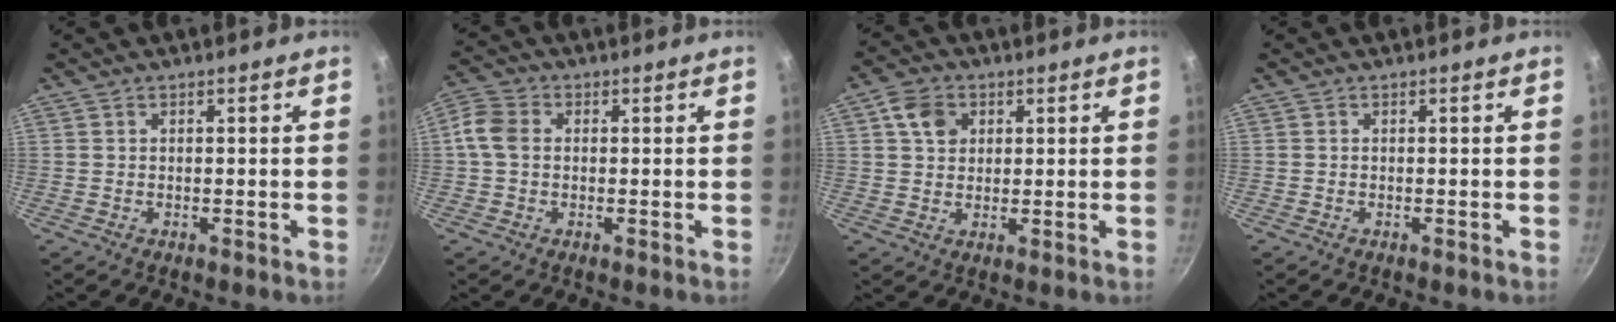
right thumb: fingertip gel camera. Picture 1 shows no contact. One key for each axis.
{"total": 5.9, "fx": 0.3, "fy": 4.7, "fz": 3.5, "tx": -0.065, "ty": 0.010, "tz": -0.009}
{"total": 5.8, "fx": 2.0, "fy": 4.8, "fz": 2.7, "tx": -0.029, "ty": 0.004, "tz": 0.033}
{"total": 0.0}